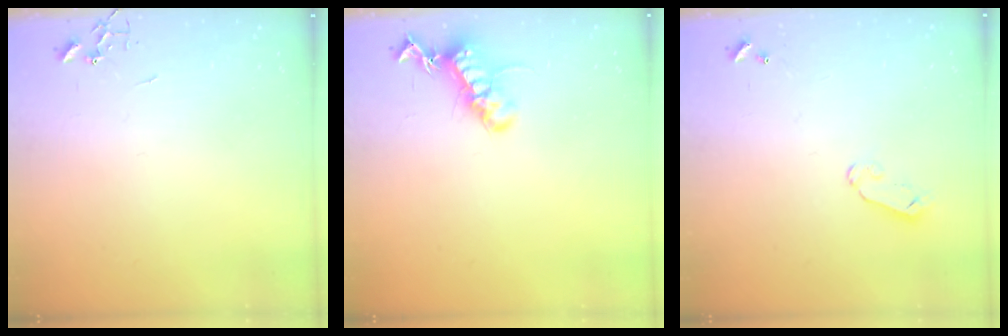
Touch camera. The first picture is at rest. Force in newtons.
{"total": 15.5, "press": 15.4, "slide": 1.8}
{"total": 4.0, "press": 4.0, "slide": 0.4}